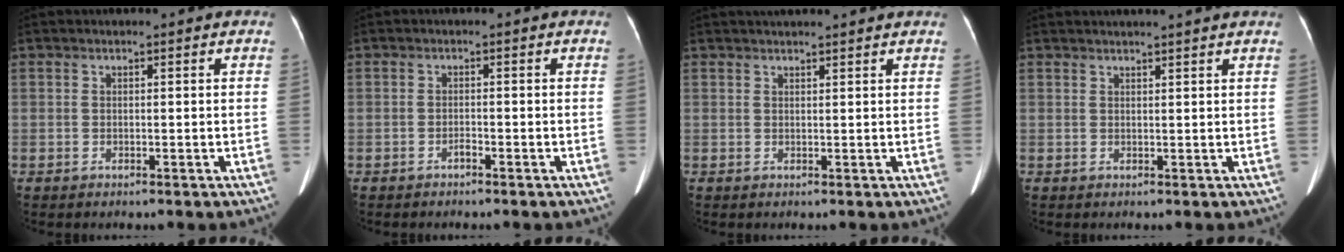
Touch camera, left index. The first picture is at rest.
{"total": 0.9, "force": [-0.8, 0.1, 0.4], "torque": [-0.008, 0.002, -0.014]}
{"total": 6.6, "force": [6.0, 0.2, 2.6], "torque": [-0.030, 0.034, 0.073]}
{"total": 5.5, "force": [5.0, -0.6, 2.2], "torque": [-0.024, 0.027, 0.057]}